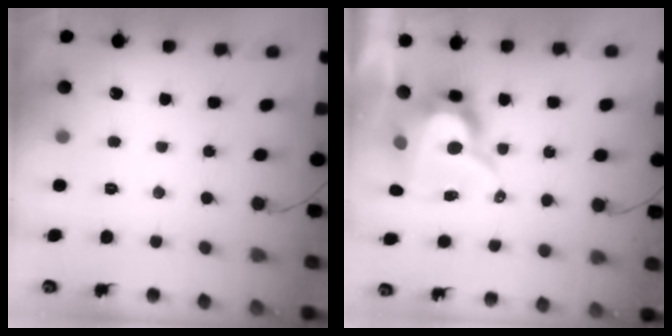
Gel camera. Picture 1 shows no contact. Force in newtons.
{"total": 11.8, "press": 11.8, "slide": 1.0}